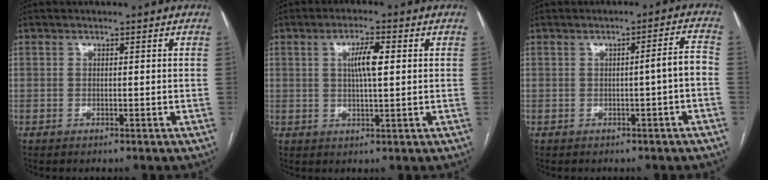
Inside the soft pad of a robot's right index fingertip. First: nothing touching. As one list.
[{"total": 4.8, "force": [1.1, 0.8, 4.6], "torque": [-0.083, 0.006, 0.020]}, {"total": 3.3, "force": [-0.8, -0.1, 3.2], "torque": [-0.038, 0.009, -0.010]}]